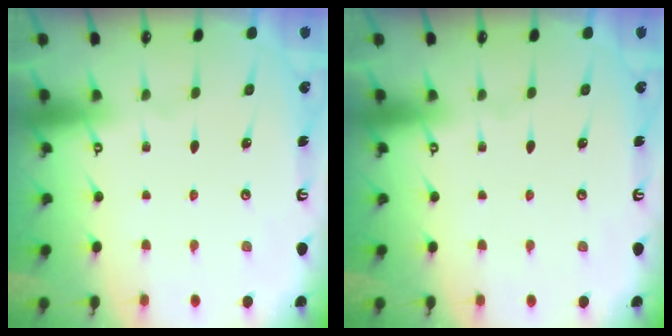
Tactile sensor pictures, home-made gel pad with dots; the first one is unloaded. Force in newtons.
{"total": 0.0}